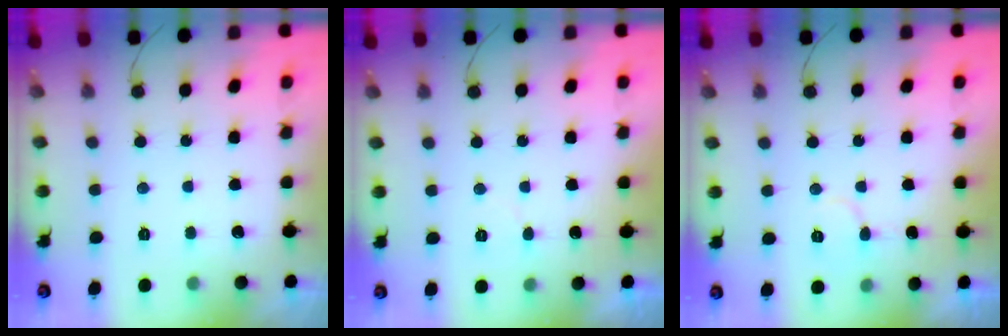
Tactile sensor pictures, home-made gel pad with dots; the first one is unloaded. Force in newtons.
{"total": 3.1, "press": 3.1, "slide": 0.2}
{"total": 6.0, "press": 6.0, "slide": 0.4}